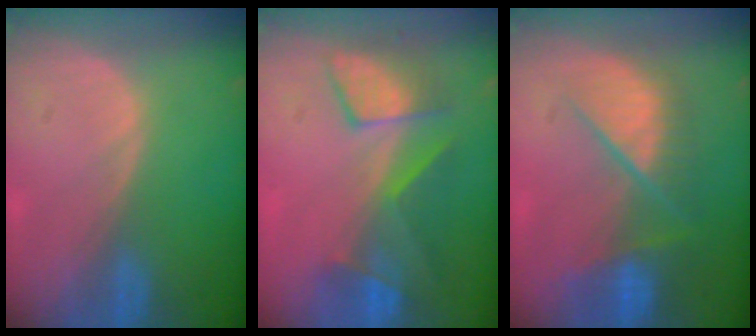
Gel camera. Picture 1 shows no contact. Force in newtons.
{"total": 7.6, "press": 7.5, "slide": 1.5}
{"total": 9.7, "press": 8.3, "slide": 5.1}